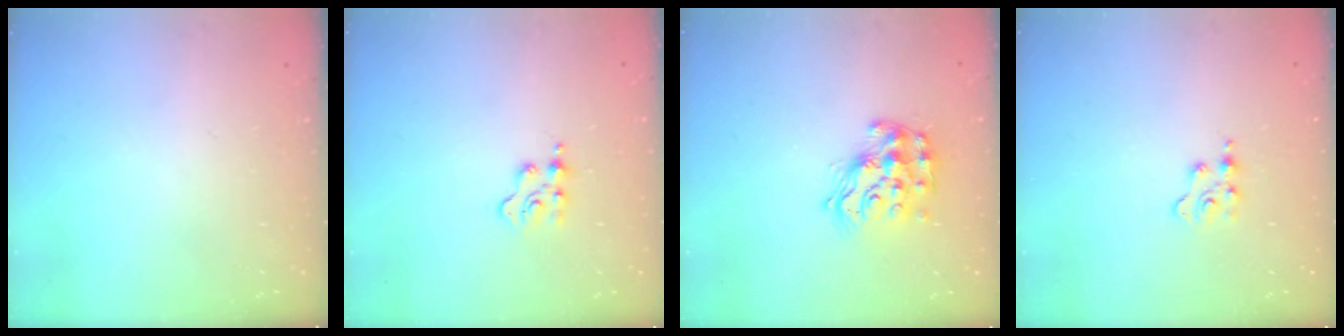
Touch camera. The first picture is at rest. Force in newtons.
{"total": 2.9, "press": 2.9, "slide": 0.5}
{"total": 13.9, "press": 13.8, "slide": 1.0}
{"total": 2.9, "press": 2.9, "slide": 0.4}